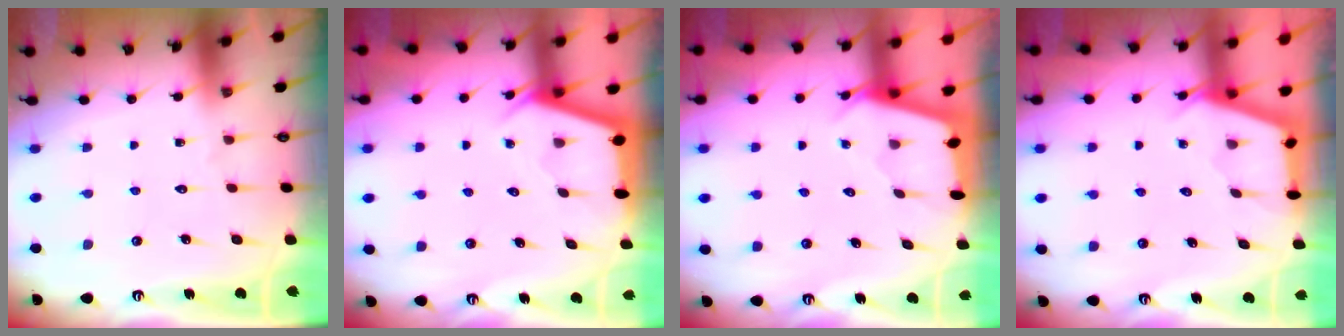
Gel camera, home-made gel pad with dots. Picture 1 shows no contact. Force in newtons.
{"total": 2.9, "press": 2.9, "slide": 0.3}
{"total": 2.4, "press": 2.4, "slide": 0.3}
{"total": 2.9, "press": 2.9, "slide": 0.3}